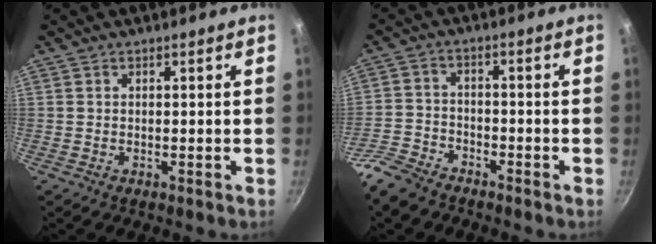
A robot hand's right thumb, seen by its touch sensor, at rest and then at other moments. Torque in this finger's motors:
{"motor_torque": [0.94, 0.08, 0.66, -0.62, 0.02]}